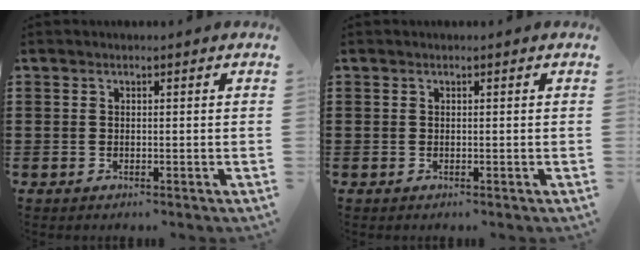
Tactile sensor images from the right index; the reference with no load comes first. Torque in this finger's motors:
{"motor_torque": [0.12, 0.05, 0.01, -0.01]}